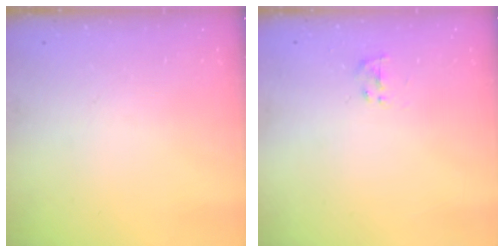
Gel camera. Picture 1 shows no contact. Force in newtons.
{"total": 1.5, "press": 1.3, "slide": 0.7}